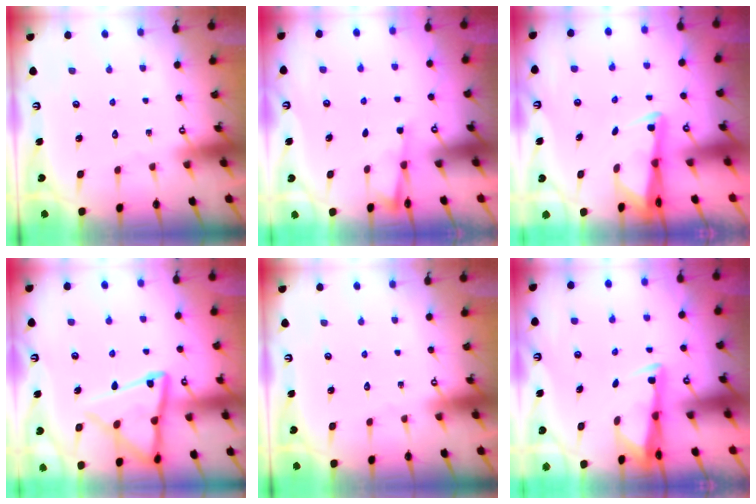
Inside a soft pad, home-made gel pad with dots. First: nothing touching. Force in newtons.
{"total": 2.3, "press": 2.2, "slide": 0.4}
{"total": 2.6, "press": 2.6, "slide": 0.5}
{"total": 15.9, "press": 15.9, "slide": 1.7}
{"total": 0.0}
{"total": 3.2, "press": 3.1, "slide": 0.9}